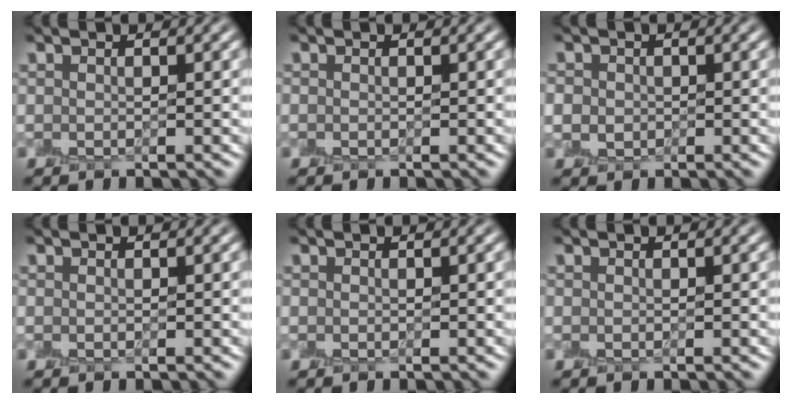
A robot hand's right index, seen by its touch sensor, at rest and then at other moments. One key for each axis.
{"total": 0.0}
{"total": 1.6, "fx": -0.1, "fy": 1.5, "fz": 0.6, "tx": -0.008, "ty": 0.002, "tz": 0.004}
{"total": 0.0}
{"total": 0.0}
{"total": 0.0}